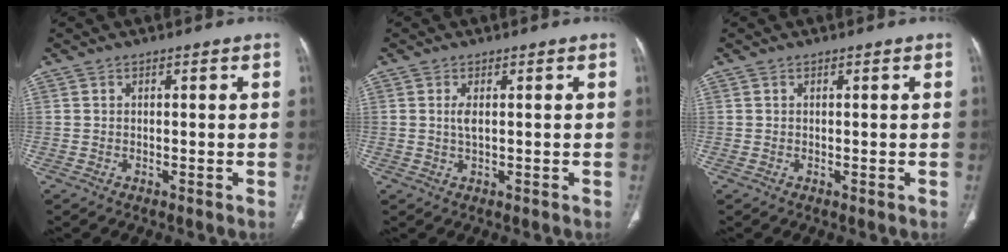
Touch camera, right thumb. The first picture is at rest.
{"total": 2.0, "force": [0.2, 0.7, 1.8], "torque": [-0.043, -0.001, 0.008]}
{"total": 0.0}